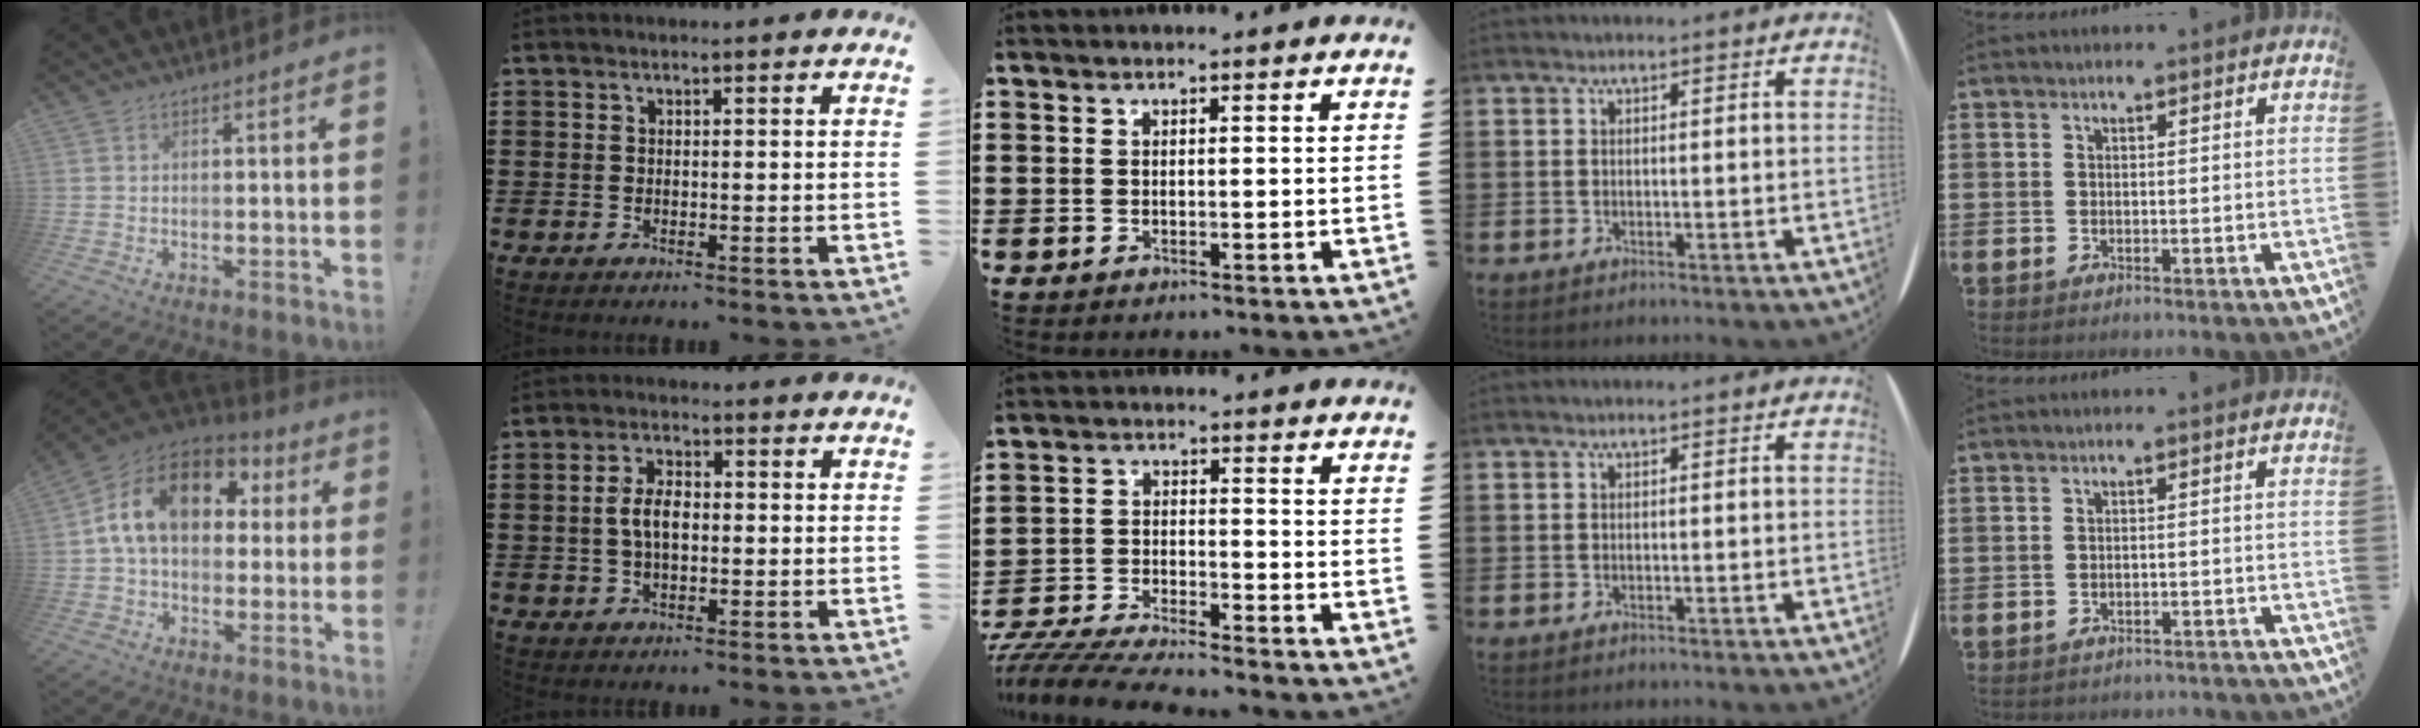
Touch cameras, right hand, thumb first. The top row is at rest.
{"thumb": {"total": 18.0, "force": [4.7, 11.9, 12.7], "torque": [-0.212, 0.004, 0.082]}, "index": {"total": 4.8, "force": [-0.2, 2.5, 4.1], "torque": [-0.094, 0.002, -0.009]}, "middle": {"total": 6.2, "force": [-6.0, 0.2, 1.3], "torque": [-0.044, -0.007, -0.125]}, "little": {"total": 1.4, "force": [-1.4, 0.0, -0.1], "torque": [-0.002, 0.003, -0.030]}}